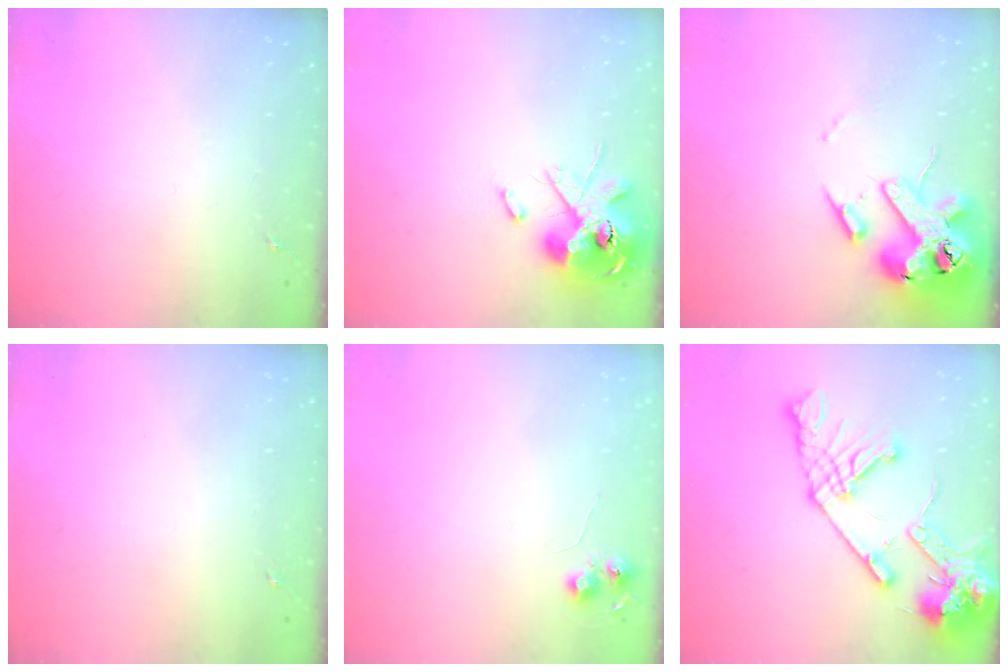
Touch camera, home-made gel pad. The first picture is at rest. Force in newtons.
{"total": 14.2, "press": 14.0, "slide": 2.0}
{"total": 18.6, "press": 18.4, "slide": 2.8}
{"total": 0.0}
{"total": 5.6, "press": 5.6, "slide": 0.8}
{"total": 20.8, "press": 20.7, "slide": 2.5}